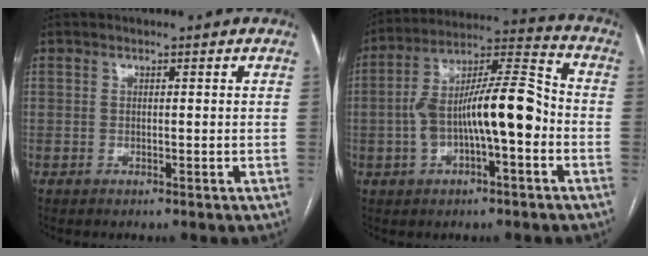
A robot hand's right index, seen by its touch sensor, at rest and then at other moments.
{"total": 14.1, "force": [-2.4, 3.5, 13.5], "torque": [-0.246, 0.036, -0.038]}